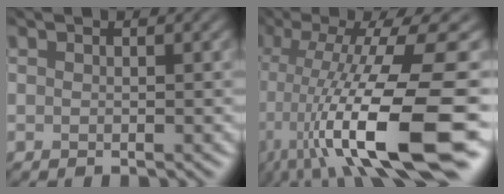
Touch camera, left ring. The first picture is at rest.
{"total": 15.7, "force": [-5.0, 3.8, 14.4], "torque": [-0.254, -0.019, -0.067]}